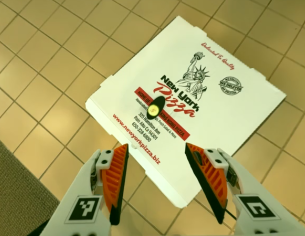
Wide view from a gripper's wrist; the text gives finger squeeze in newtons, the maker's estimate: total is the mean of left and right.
{"total": 0.0}